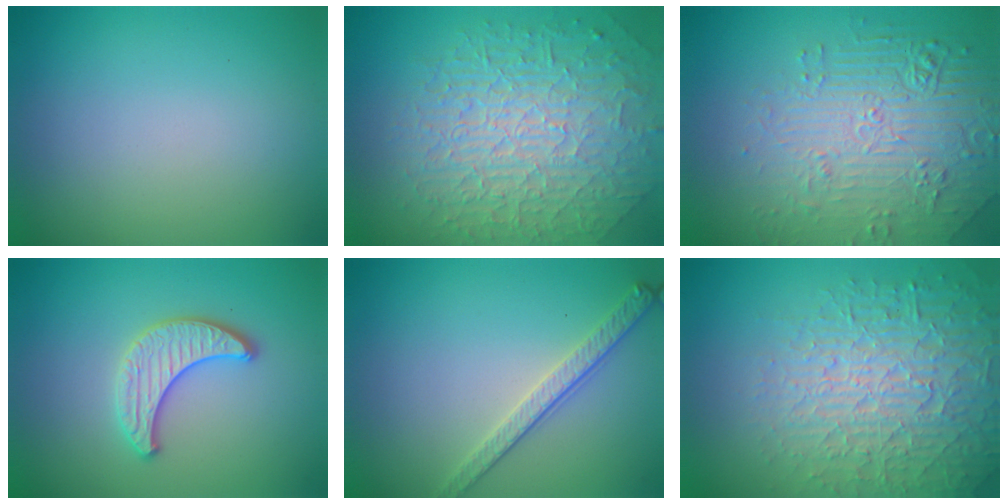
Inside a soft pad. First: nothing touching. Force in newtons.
{"total": 10.0, "press": 6.3, "slide": 7.7}
{"total": 5.7, "press": 5.0, "slide": 2.8}
{"total": 3.3, "press": 3.2, "slide": 0.7}
{"total": 2.8, "press": 2.5, "slide": 1.2}
{"total": 7.4, "press": 7.2, "slide": 1.7}